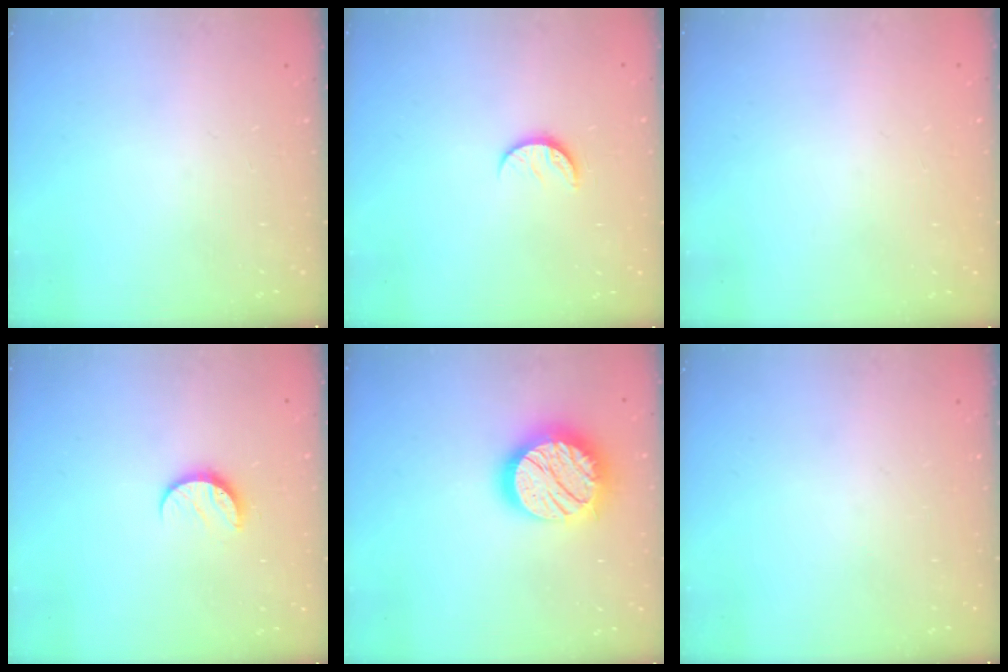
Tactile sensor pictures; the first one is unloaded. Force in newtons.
{"total": 6.1, "press": 6.1, "slide": 0.6}
{"total": 0.6, "press": 0.5, "slide": 0.1}
{"total": 7.0, "press": 7.0, "slide": 0.6}
{"total": 19.8, "press": 19.8, "slide": 1.1}
{"total": 0.0}